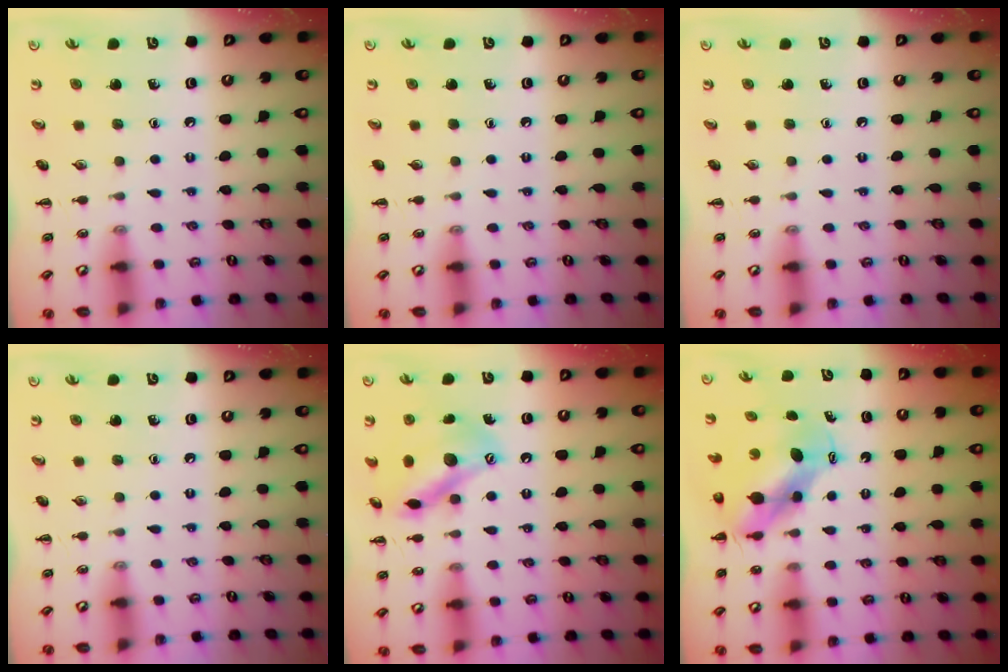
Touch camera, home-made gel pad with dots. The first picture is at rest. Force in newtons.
{"total": 0.0}
{"total": 0.0}
{"total": 0.0}
{"total": 14.3, "press": 14.3, "slide": 1.0}
{"total": 6.5, "press": 6.4, "slide": 1.3}